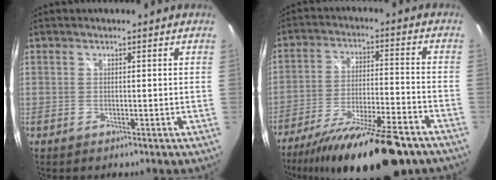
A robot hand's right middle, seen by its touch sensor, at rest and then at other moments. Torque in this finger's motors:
{"motor_torque": [1.34, -0.80, 0.51, 0.21]}